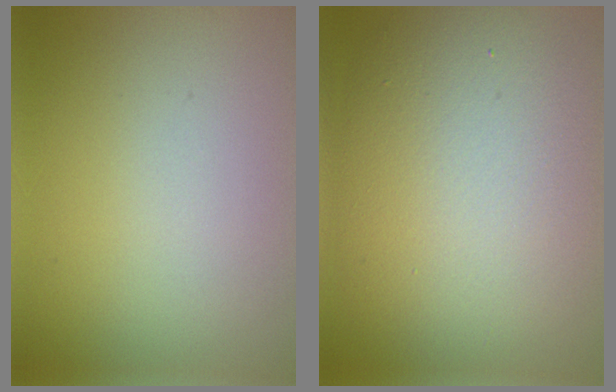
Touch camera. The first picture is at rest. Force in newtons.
{"total": 13.5, "press": 13.5, "slide": 0.3}